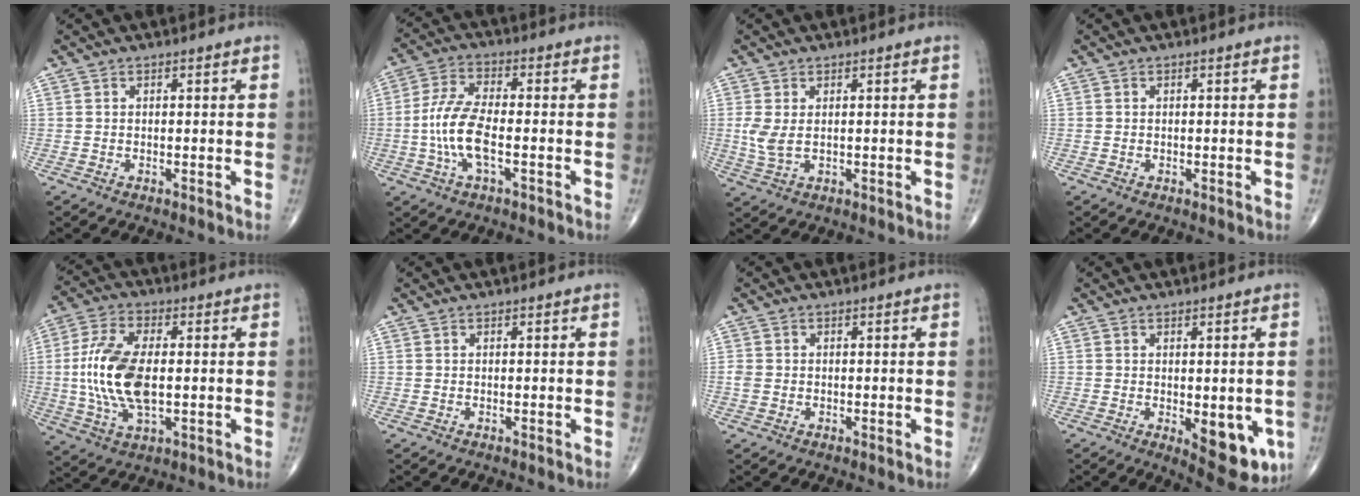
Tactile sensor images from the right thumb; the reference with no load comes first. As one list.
[{"total": 9.8, "force": [-2.1, 3.9, 8.8], "torque": [-0.195, 0.020, -0.043]}, {"total": 4.1, "force": [0.3, 2.4, 3.4], "torque": [-0.082, -0.004, 0.012]}, {"total": 0.0}, {"total": 14.6, "force": [-0.3, 7.2, 12.7], "torque": [-0.268, 0.001, -0.006]}, {"total": 0.0}, {"total": 1.7, "force": [-0.2, 1.5, 0.9], "torque": [-0.021, 0.000, -0.006]}, {"total": 10.4, "force": [-2.5, 4.5, 9.0], "torque": [-0.089, -0.015, -0.021]}]